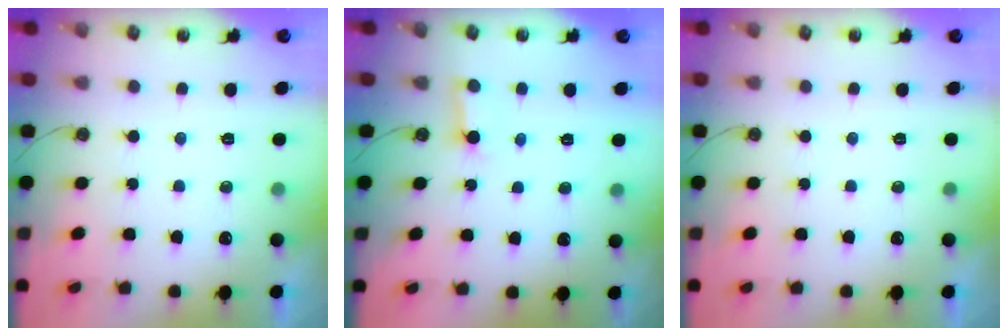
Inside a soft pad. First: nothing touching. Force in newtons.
{"total": 2.8, "press": 2.8, "slide": 0.3}
{"total": 0.0}